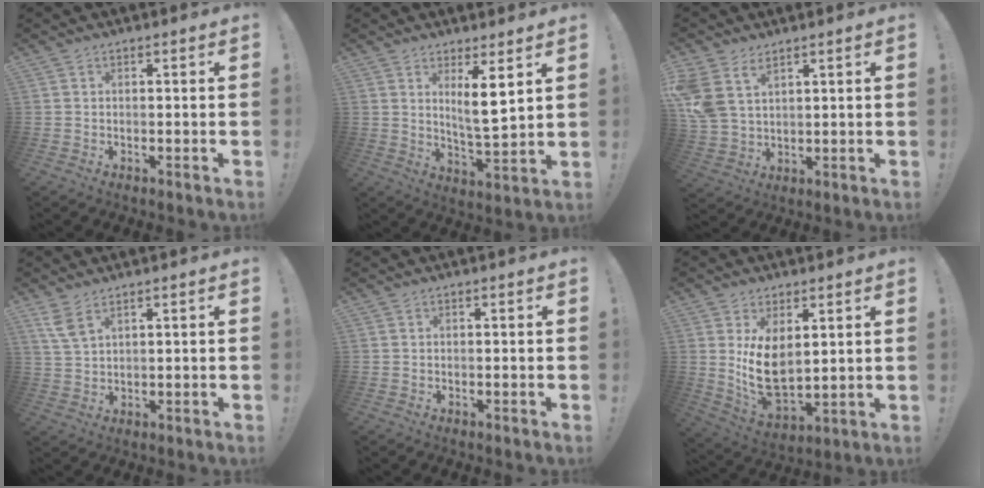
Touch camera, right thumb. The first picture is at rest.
{"total": 8.6, "force": [4.0, 1.3, 7.6], "torque": [-0.114, -0.029, 0.064]}
{"total": 8.7, "force": [4.9, 5.6, 4.6], "torque": [-0.104, -0.020, 0.099]}
{"total": 5.0, "force": [3.3, 1.8, 3.4], "torque": [-0.066, -0.014, 0.062]}
{"total": 0.0}
{"total": 11.0, "force": [3.7, 6.6, 8.1], "torque": [-0.157, -0.039, 0.073]}